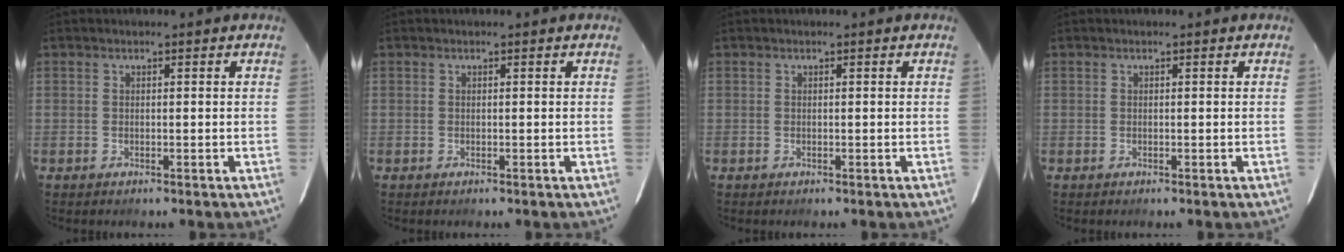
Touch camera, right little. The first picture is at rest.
{"total": 0.0}
{"total": 0.0}
{"total": 0.0}